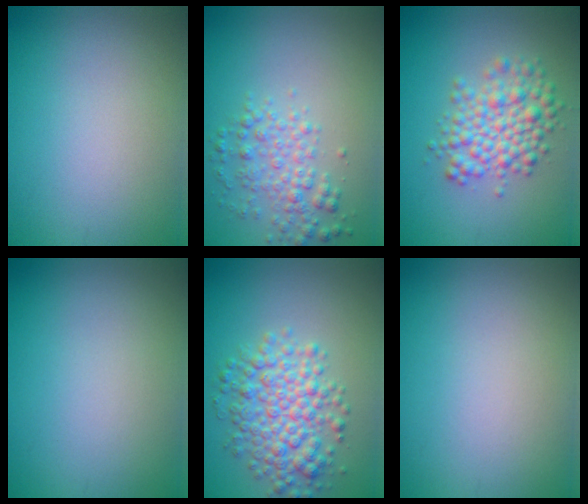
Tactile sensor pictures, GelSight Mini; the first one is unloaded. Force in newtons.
{"total": 3.0, "press": 3.0, "slide": 0.0}
{"total": 4.6, "press": 4.6, "slide": 0.1}
{"total": 0.0}
{"total": 5.5, "press": 5.5, "slide": 0.1}
{"total": 0.0}